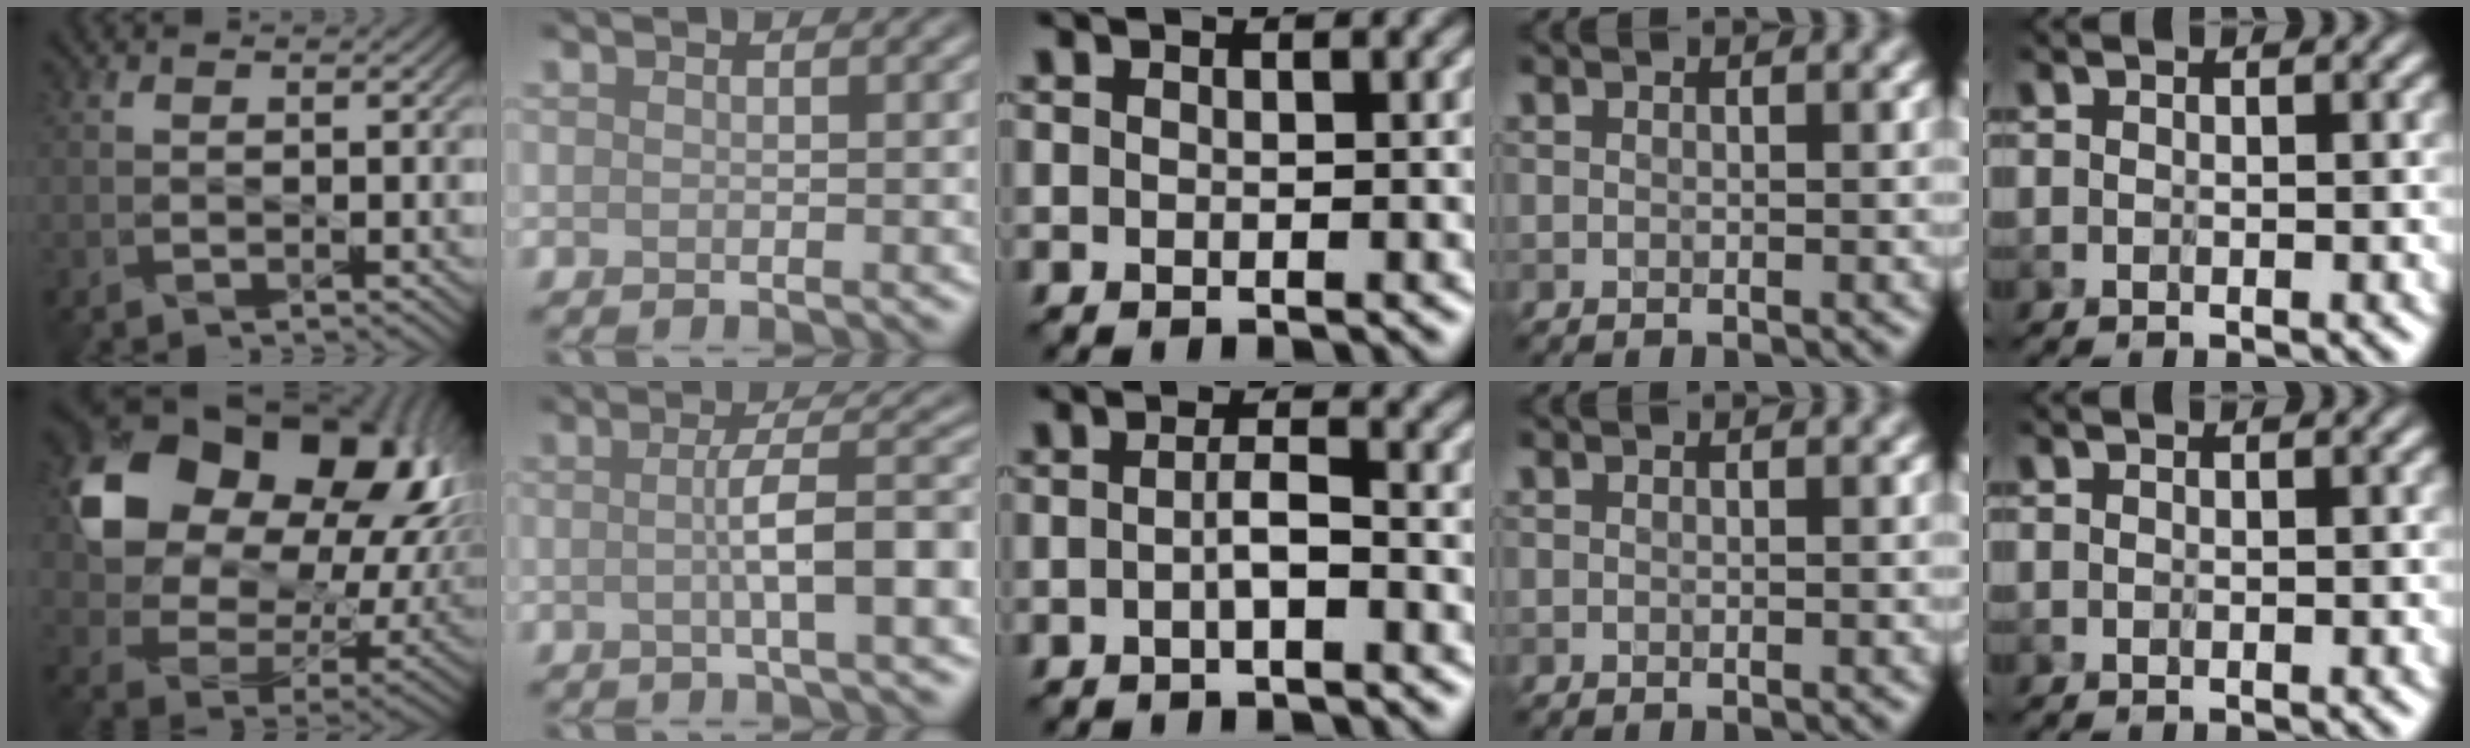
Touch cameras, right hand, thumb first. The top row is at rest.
{"thumb": {"total": 18.5, "force": [5.9, 13.3, 11.5], "torque": [-0.216, -0.006, 0.133]}, "index": {"total": 5.8, "force": [-0.5, 1.1, 5.7], "torque": [-0.087, 0.010, -0.010]}, "middle": {"total": 1.7, "force": [-0.5, 0.2, 1.6], "torque": [-0.031, 0.004, -0.011]}}